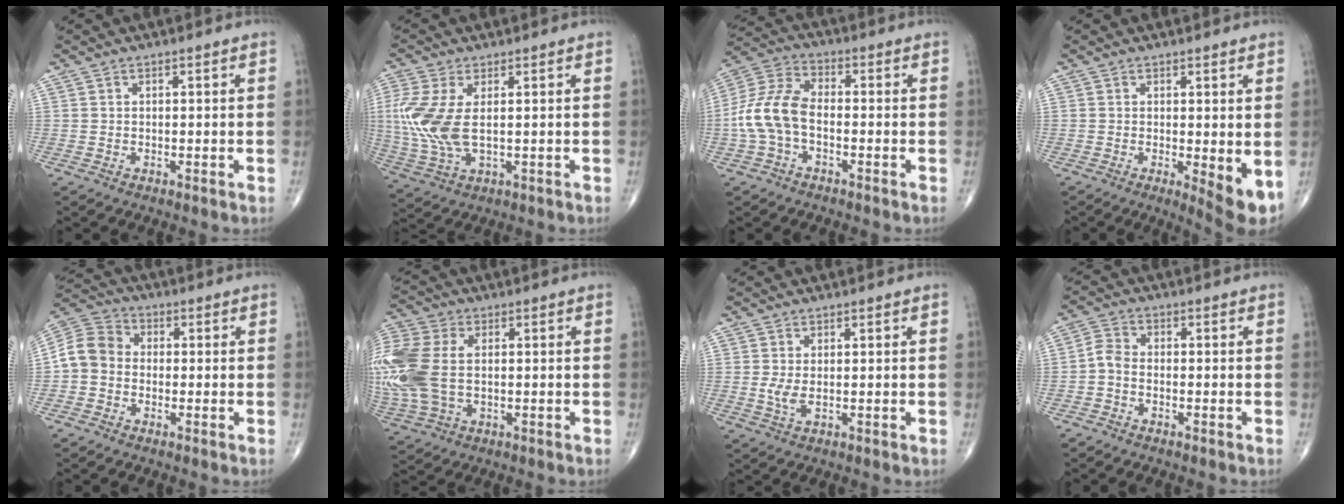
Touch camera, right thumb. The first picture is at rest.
{"total": 10.9, "force": [1.1, 5.2, 9.5], "torque": [-0.246, -0.005, 0.029]}
{"total": 10.4, "force": [-2.1, 6.1, 8.2], "torque": [-0.177, 0.033, -0.049]}
{"total": 5.9, "force": [-0.5, 1.6, 5.6], "torque": [-0.079, -0.017, -0.006]}
{"total": 7.9, "force": [-1.1, 6.6, 4.2], "torque": [-0.070, 0.028, -0.036]}
{"total": 17.2, "force": [0.6, 10.9, 13.3], "torque": [-0.360, 0.005, 0.018]}
{"total": 2.4, "force": [0.2, 0.8, 2.2], "torque": [-0.052, -0.009, 0.008]}
{"total": 3.0, "force": [-1.3, 1.9, 2.0], "torque": [-0.040, 0.015, -0.036]}